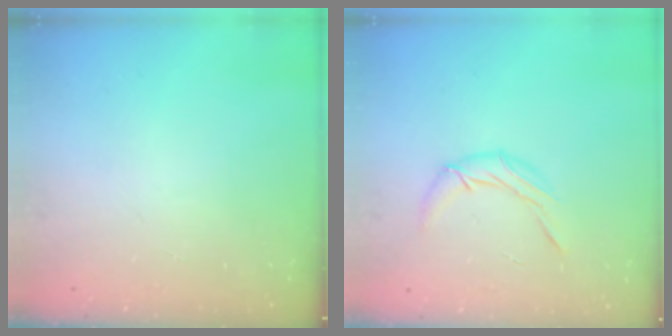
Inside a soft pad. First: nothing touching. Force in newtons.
{"total": 8.2, "press": 8.2, "slide": 0.8}